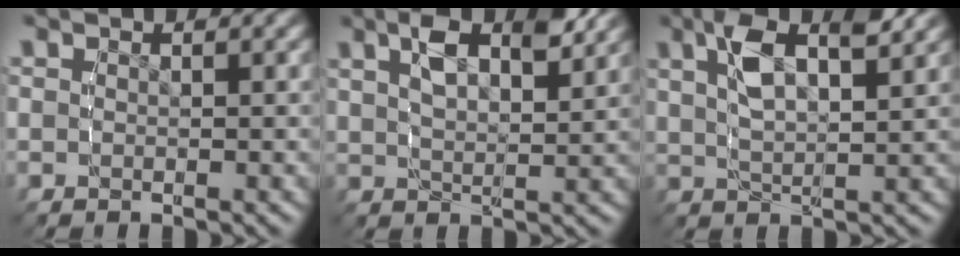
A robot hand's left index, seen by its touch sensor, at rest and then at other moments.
{"total": 5.1, "force": [2.7, 1.6, 4.0], "torque": [-0.066, -0.002, 0.050]}
{"total": 5.6, "force": [2.5, 1.7, 4.7], "torque": [-0.091, -0.001, 0.046]}